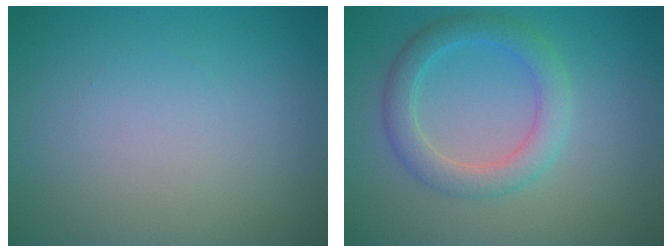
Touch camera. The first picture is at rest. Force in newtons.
{"total": 3.5, "press": 3.5, "slide": 0.2}